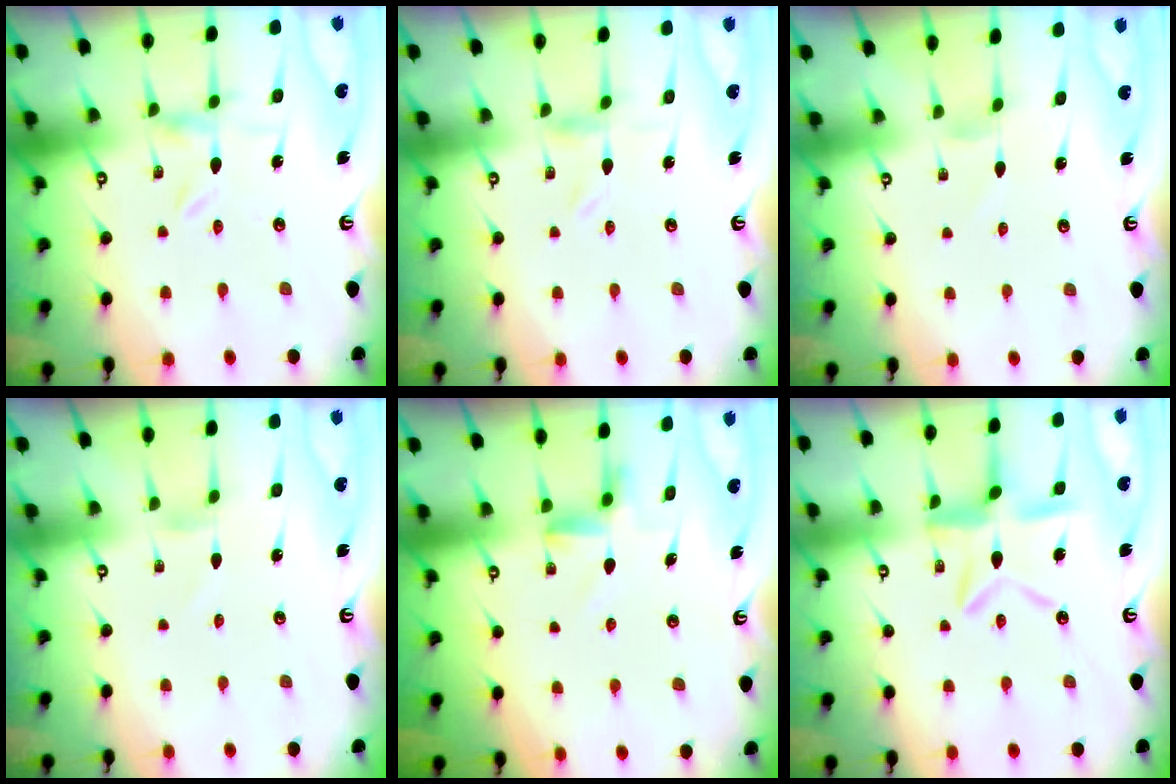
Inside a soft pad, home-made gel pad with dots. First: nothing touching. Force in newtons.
{"total": 0.0}
{"total": 0.0}
{"total": 0.0}
{"total": 3.4, "press": 3.3, "slide": 0.9}
{"total": 11.5, "press": 11.5, "slide": 1.2}